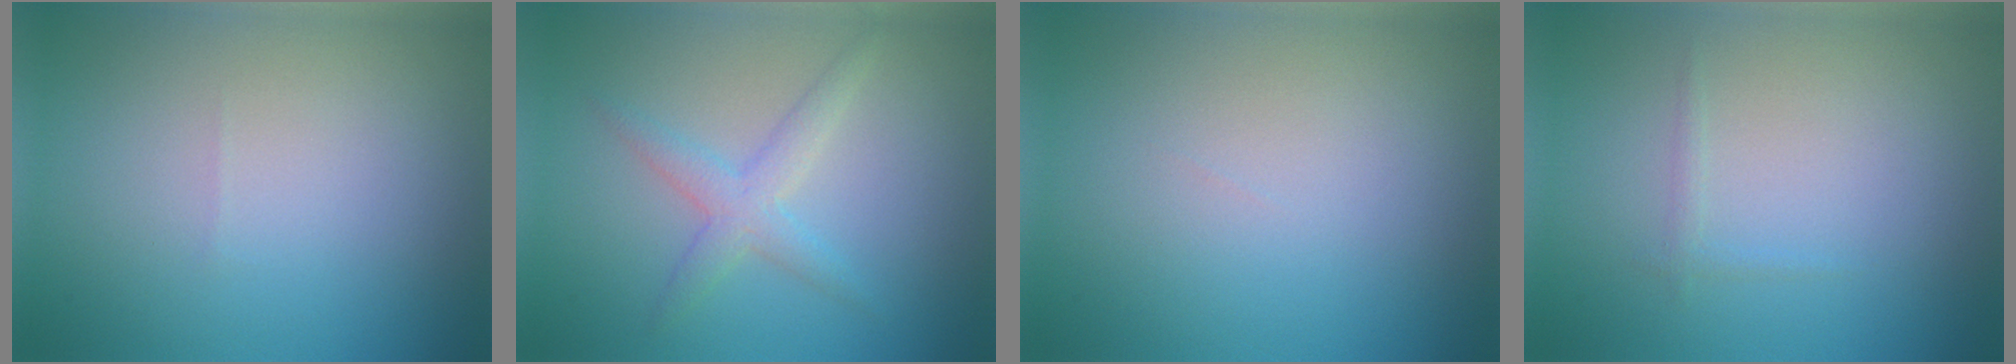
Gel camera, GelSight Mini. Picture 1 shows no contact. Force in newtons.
{"total": 2.5, "press": 2.5, "slide": 0.1}
{"total": 0.0}
{"total": 0.6, "press": 0.6, "slide": 0.0}